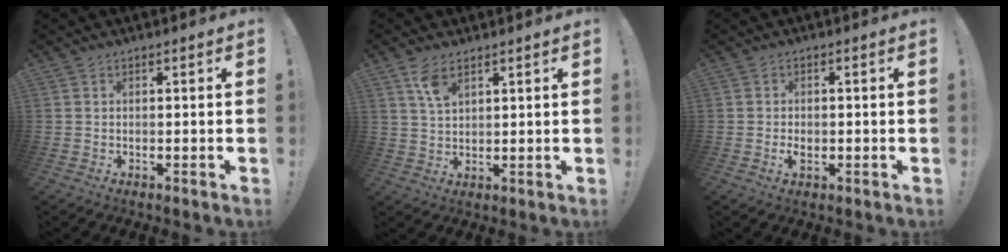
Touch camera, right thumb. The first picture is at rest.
{"total": 5.8, "force": [3.5, 2.7, 3.8], "torque": [-0.073, -0.010, 0.064]}
{"total": 2.2, "force": [-1.0, 1.1, 1.6], "torque": [-0.021, 0.003, -0.018]}